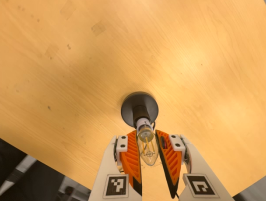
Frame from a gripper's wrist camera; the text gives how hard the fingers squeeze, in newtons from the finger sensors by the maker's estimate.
{"total": 11.4, "left": 10.0, "right": 12.9}